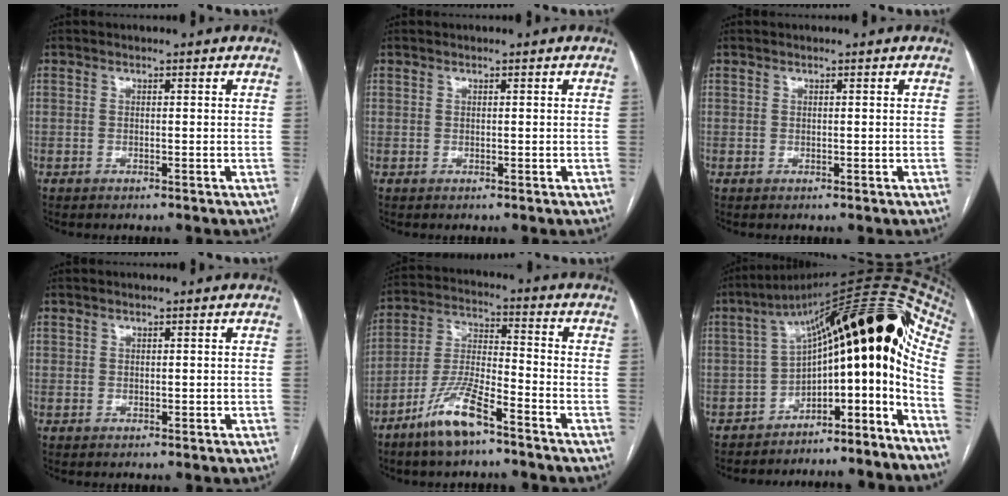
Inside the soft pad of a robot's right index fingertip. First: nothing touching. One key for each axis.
{"total": 0.0}
{"total": 0.0}
{"total": 0.6, "fx": 0.4, "fy": 0.5, "fz": 0.2, "tx": 0.000, "ty": 0.001, "tz": 0.007}
{"total": 10.4, "fx": -6.9, "fy": 2.0, "fz": 7.5, "tx": -0.161, "ty": -0.011, "tz": -0.136}
{"total": 21.7, "fx": -8.1, "fy": 7.3, "fz": 18.8, "tx": -0.188, "ty": 0.096, "tz": -0.103}